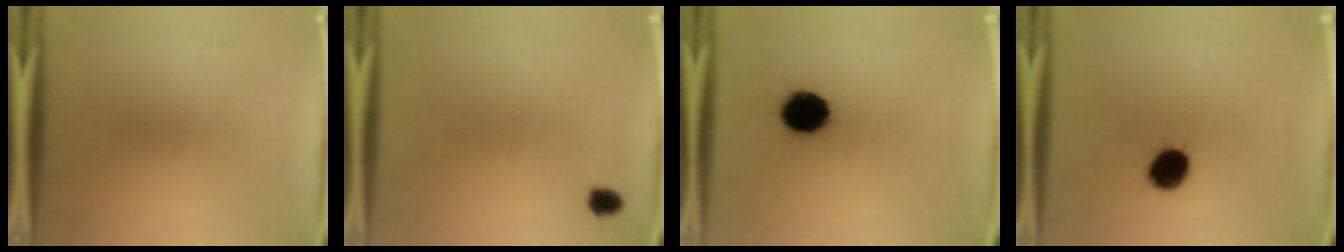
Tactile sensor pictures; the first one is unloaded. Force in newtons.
{"total": 1.8}
{"total": 9.5}
{"total": 7.2}